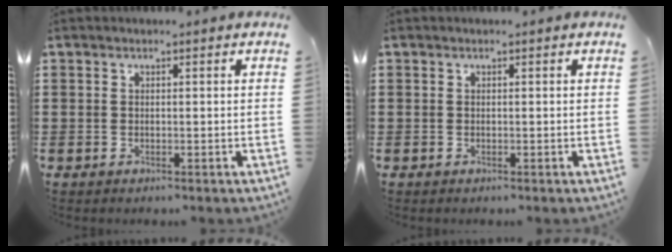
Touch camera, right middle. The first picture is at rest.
{"total": 0.0}